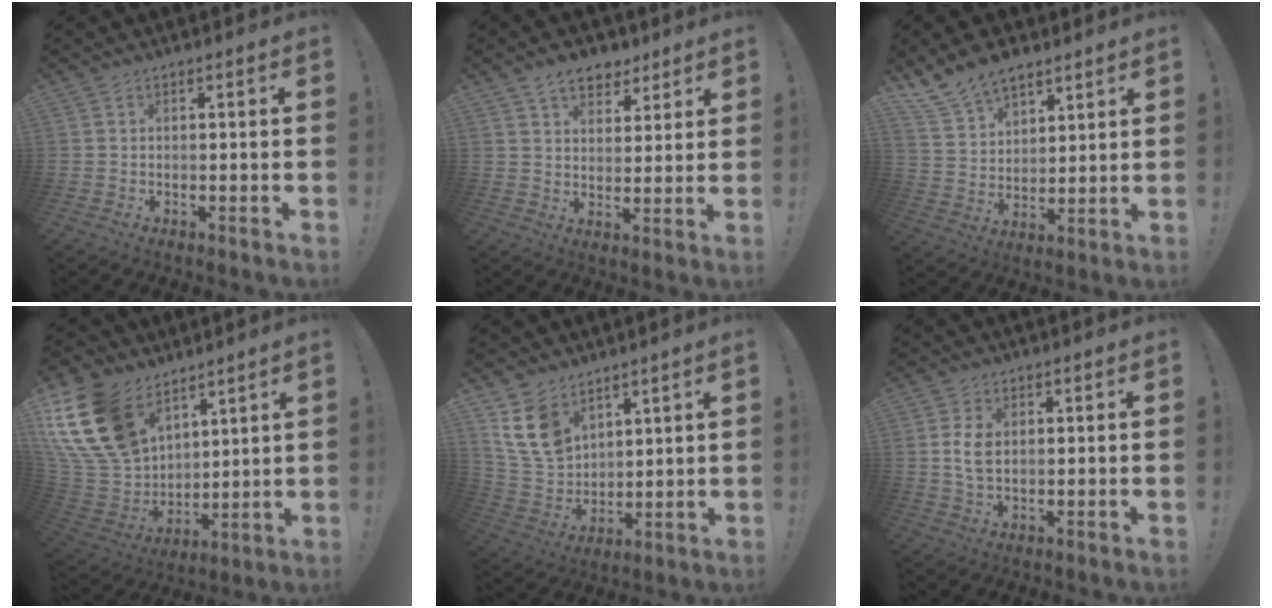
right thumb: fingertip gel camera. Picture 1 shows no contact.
{"total": 8.6, "force": [5.7, 5.5, 3.4], "torque": [-0.044, -0.029, 0.107]}
{"total": 11.9, "force": [9.4, 6.3, 3.7], "torque": [-0.072, -0.064, 0.181]}
{"total": 23.4, "force": [12.3, 15.6, 12.3], "torque": [-0.255, -0.067, 0.254]}
{"total": 15.0, "force": [8.7, 10.1, 7.0], "torque": [-0.142, -0.045, 0.175]}
{"total": 5.7, "force": [0.6, 3.8, 4.2], "torque": [-0.082, 0.003, 0.010]}